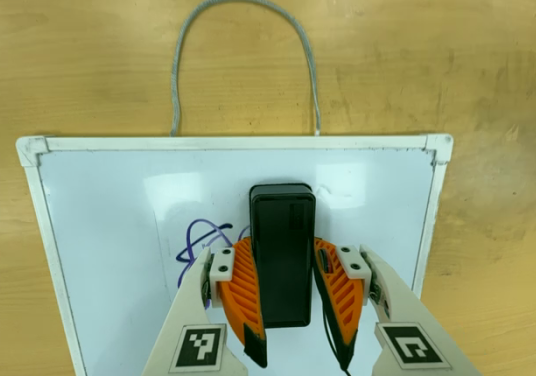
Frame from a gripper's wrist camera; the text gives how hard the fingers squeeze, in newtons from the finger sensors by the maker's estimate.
{"total": 13.2, "left": 12.9, "right": 13.4}